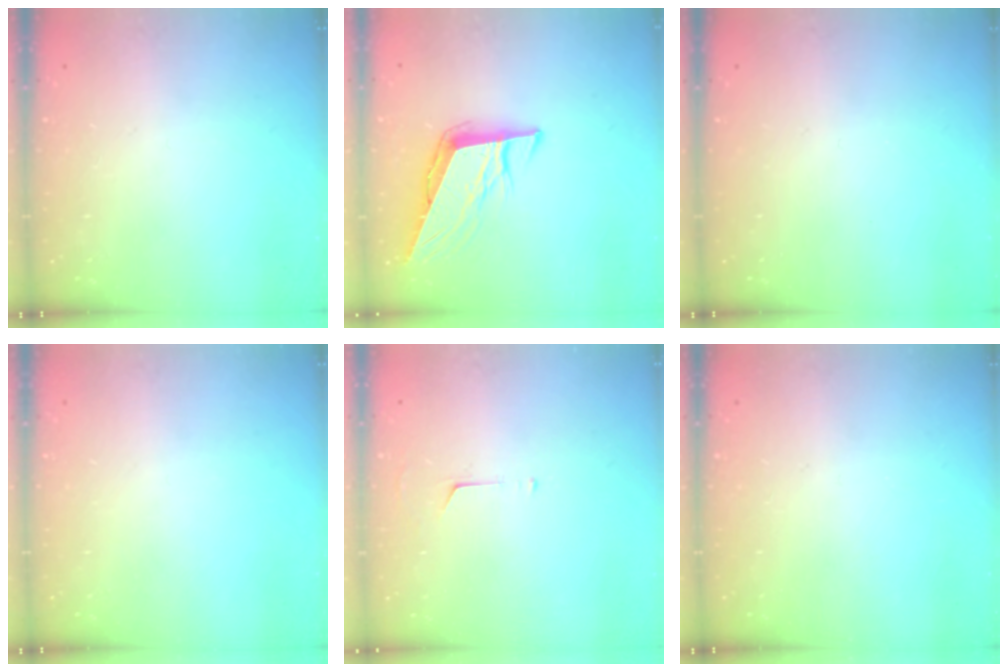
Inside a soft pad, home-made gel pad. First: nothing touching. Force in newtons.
{"total": 11.0, "press": 10.5, "slide": 3.0}
{"total": 0.0}
{"total": 0.0}
{"total": 3.8, "press": 3.8, "slide": 0.3}
{"total": 0.0}